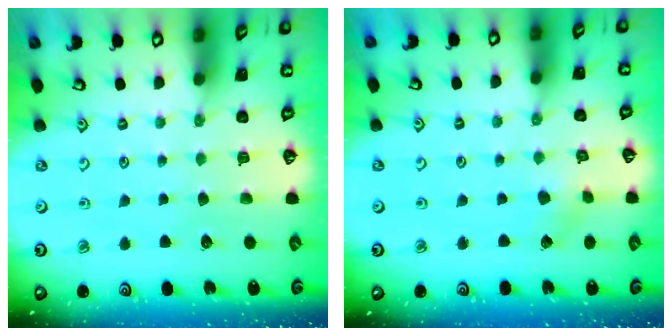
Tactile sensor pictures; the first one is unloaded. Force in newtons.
{"total": 2.5, "press": 2.4, "slide": 0.8}